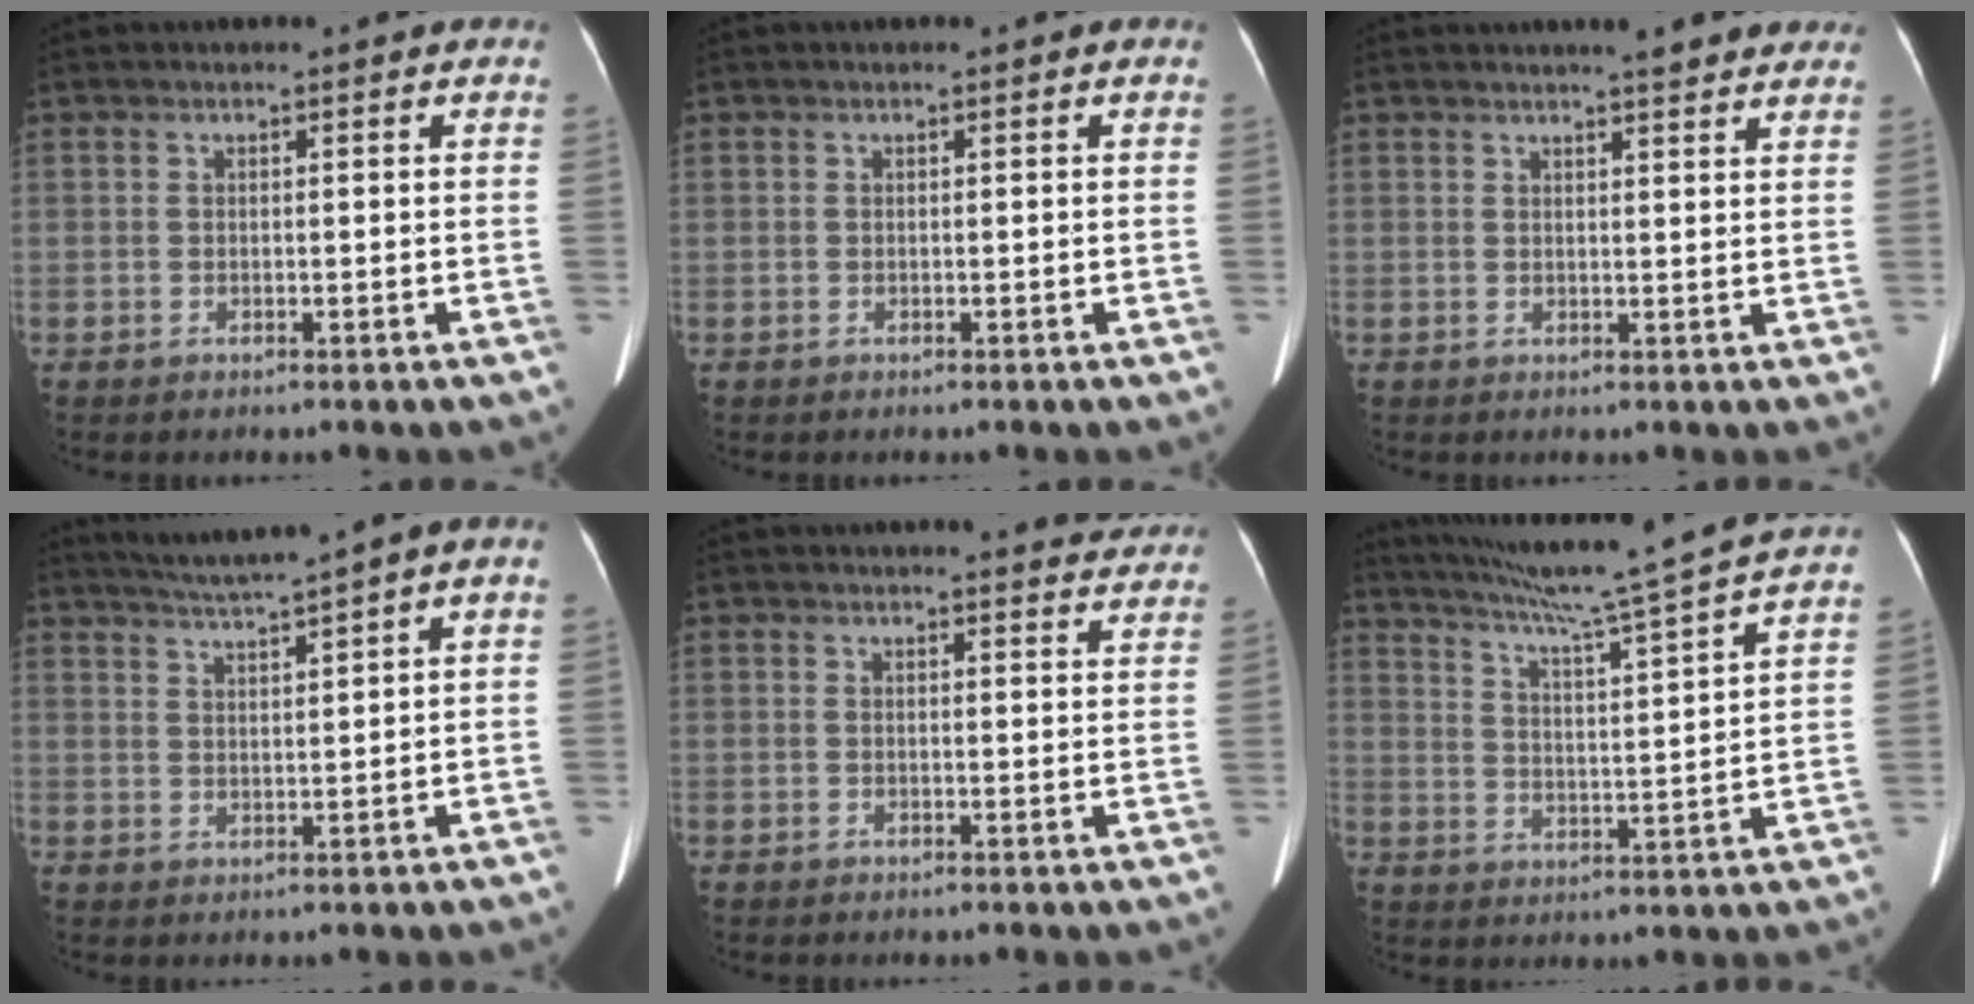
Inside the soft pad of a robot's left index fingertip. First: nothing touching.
{"total": 0.0}
{"total": 6.5, "force": [5.6, 0.7, 3.1], "torque": [-0.036, 0.006, 0.059]}
{"total": 6.3, "force": [4.2, -0.6, 4.6], "torque": [-0.075, 0.020, 0.071]}
{"total": 6.3, "force": [5.9, 0.9, 1.9], "torque": [-0.018, -0.006, 0.050]}
{"total": 18.1, "force": [15.6, -2.3, 8.8], "torque": [-0.154, -0.021, 0.218]}